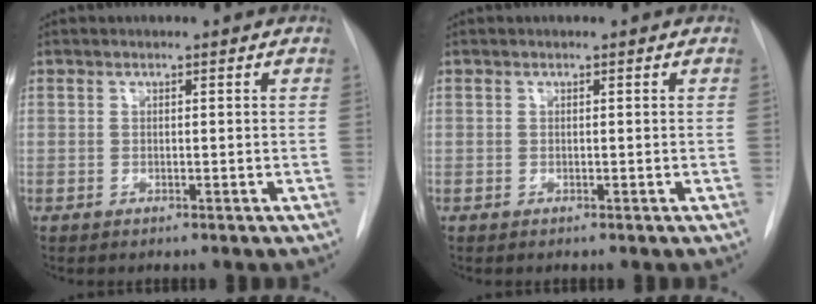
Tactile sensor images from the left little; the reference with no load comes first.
{"total": 0.0}